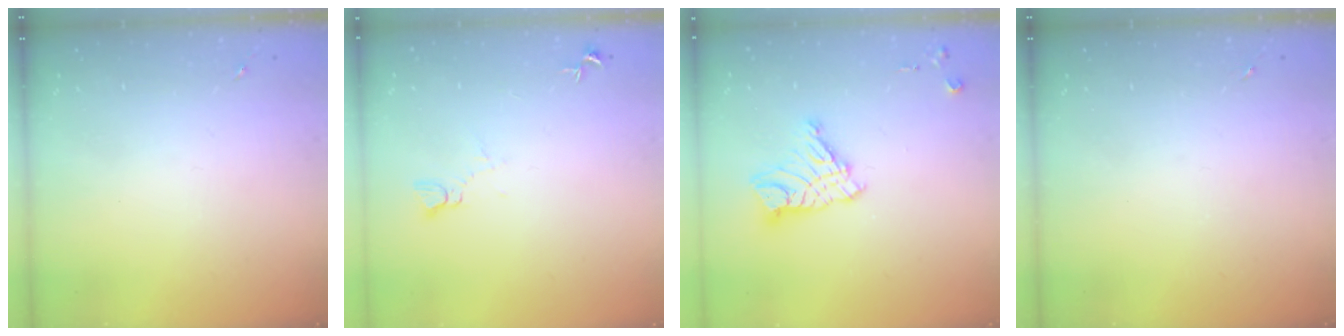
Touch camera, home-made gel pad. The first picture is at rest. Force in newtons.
{"total": 4.3, "press": 4.3, "slide": 0.4}
{"total": 11.6, "press": 11.6, "slide": 1.0}
{"total": 0.0}